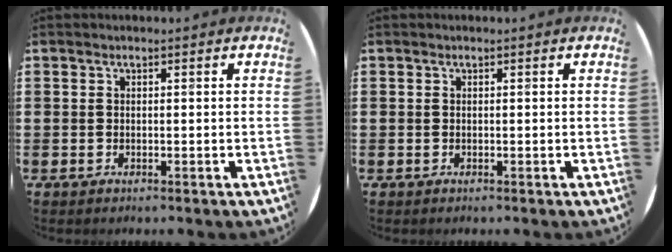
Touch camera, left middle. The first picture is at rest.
{"total": 0.0}